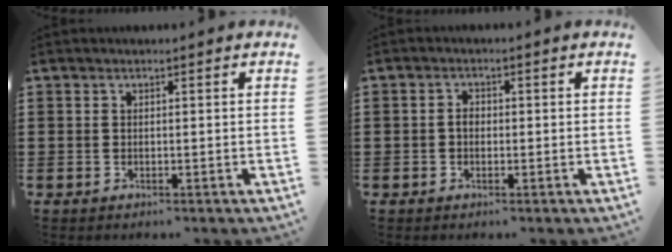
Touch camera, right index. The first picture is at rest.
{"total": 1.6, "force": [-0.3, 1.1, 1.2], "torque": [-0.023, 0.003, -0.005]}